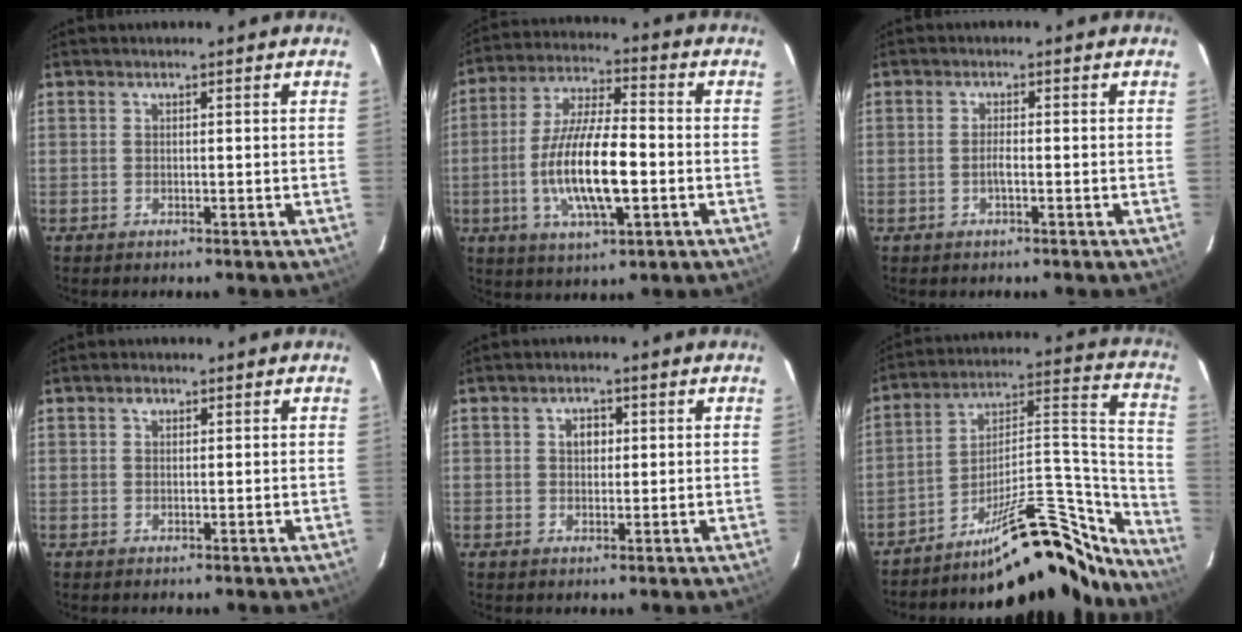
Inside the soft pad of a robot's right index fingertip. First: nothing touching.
{"total": 14.9, "force": [-3.3, 4.1, 13.9], "torque": [-0.276, -0.005, -0.060]}
{"total": 1.5, "force": [-0.6, 0.1, 1.4], "torque": [-0.028, 0.004, -0.012]}
{"total": 1.1, "force": [0.5, 0.8, 0.4], "torque": [-0.007, 0.006, 0.008]}
{"total": 2.7, "force": [0.6, 2.1, 1.6], "torque": [-0.022, 0.009, 0.009]}
{"total": 27.0, "force": [-23.0, 7.0, 12.4], "torque": [-0.133, 0.052, -0.329]}